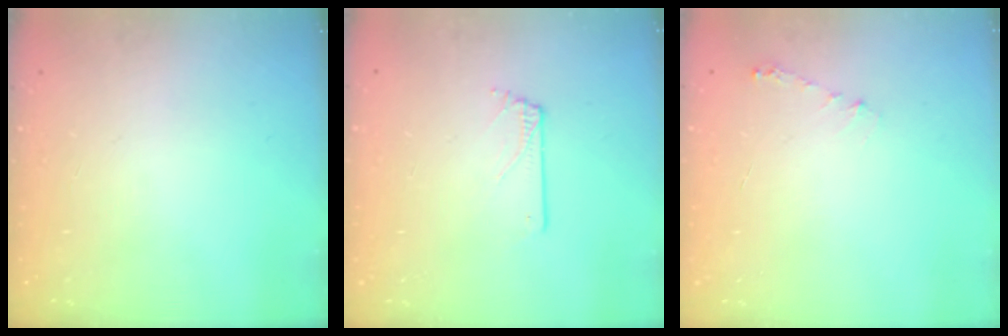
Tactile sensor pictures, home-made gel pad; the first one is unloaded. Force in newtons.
{"total": 0.6, "press": 0.6, "slide": 0.1}
{"total": 4.2, "press": 4.2, "slide": 0.4}